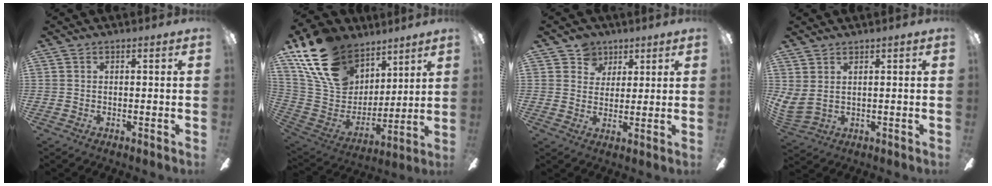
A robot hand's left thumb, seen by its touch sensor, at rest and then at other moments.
{"total": 22.2, "force": [13.4, 14.0, 10.8], "torque": [-0.229, -0.058, 0.251]}
{"total": 6.4, "force": [4.5, 4.5, 0.8], "torque": [-0.014, -0.015, 0.084]}
{"total": 3.7, "force": [2.4, 1.5, 2.4], "torque": [-0.064, -0.016, 0.044]}